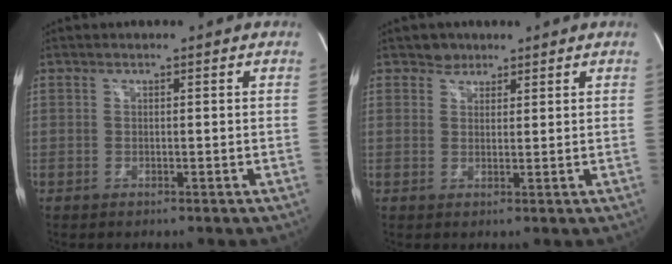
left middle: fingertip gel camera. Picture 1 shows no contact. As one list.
[{"total": 2.1, "force": [1.6, 1.4, -0.1], "torque": [0.003, -0.001, 0.022]}]